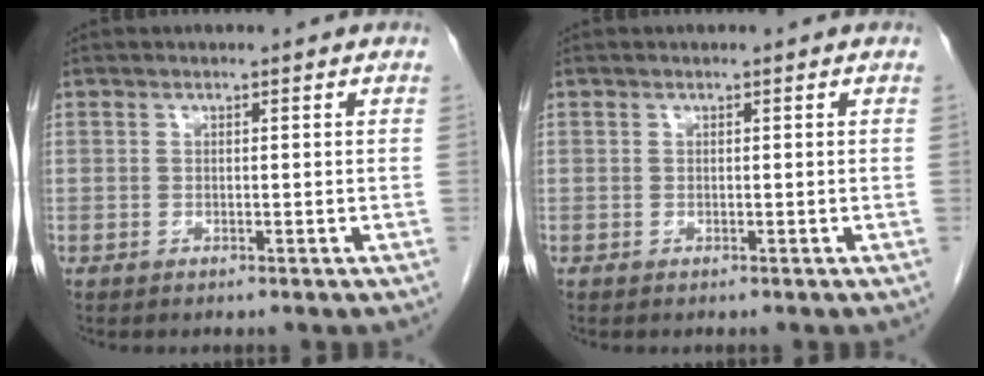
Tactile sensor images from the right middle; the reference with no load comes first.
{"total": 0.0}